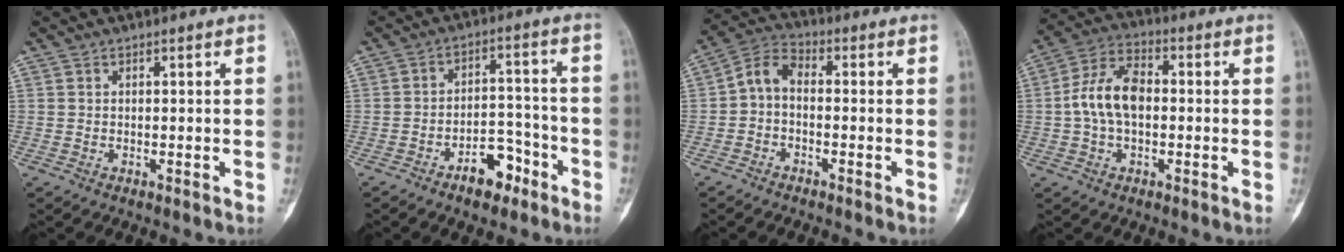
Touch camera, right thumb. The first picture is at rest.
{"total": 7.9, "force": [-4.8, 4.2, 4.6], "torque": [-0.052, 0.049, -0.073]}
{"total": 5.6, "force": [-0.9, 3.4, 4.3], "torque": [-0.079, 0.027, -0.033]}
{"total": 10.3, "force": [-0.3, 6.3, 8.2], "torque": [-0.155, 0.029, -0.014]}